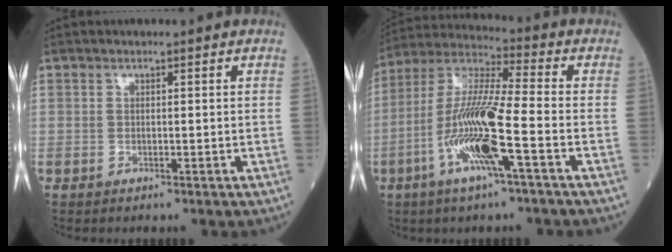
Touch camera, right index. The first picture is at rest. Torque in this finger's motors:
{"motor_torque": [1.95, -0.19, 0.80, 0.21]}